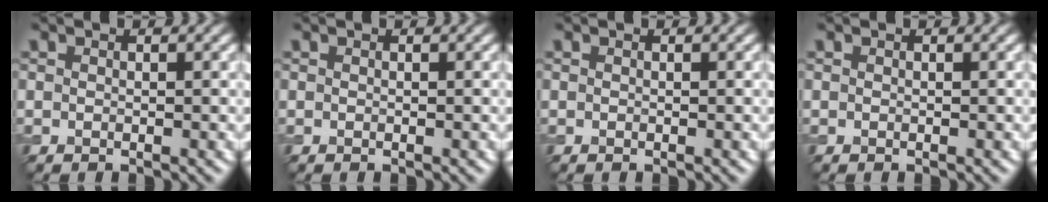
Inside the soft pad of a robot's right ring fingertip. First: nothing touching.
{"total": 0.0}
{"total": 0.0}
{"total": 0.0}